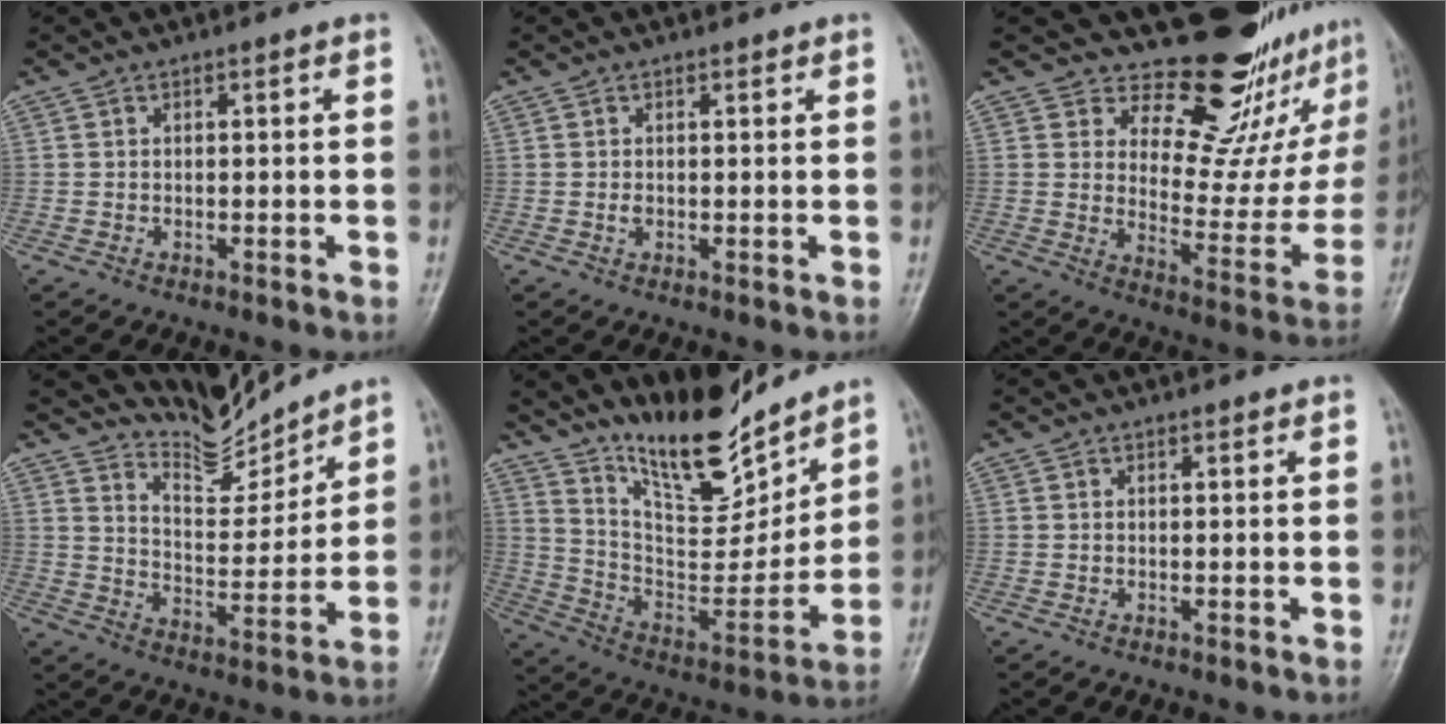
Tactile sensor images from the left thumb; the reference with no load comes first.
{"total": 0.9, "force": [0.2, 0.6, 0.6], "torque": [-0.008, 0.000, 0.004]}
{"total": 19.1, "force": [15.8, 7.5, 7.7], "torque": [-0.037, -0.138, 0.204]}
{"total": 8.6, "force": [8.6, 0.6, -0.1], "torque": [0.021, -0.077, 0.171]}
{"total": 17.8, "force": [14.8, 5.0, 8.5], "torque": [-0.095, -0.108, 0.265]}
{"total": 0.0}